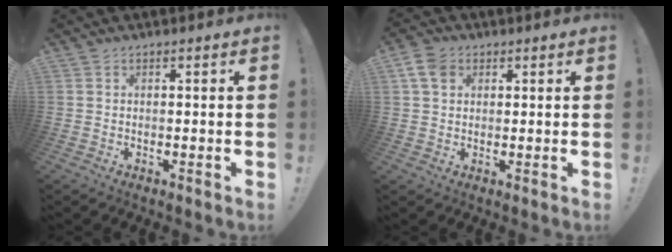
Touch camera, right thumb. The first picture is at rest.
{"total": 6.7, "force": [2.7, 5.0, 3.6], "torque": [-0.066, 0.002, 0.056]}